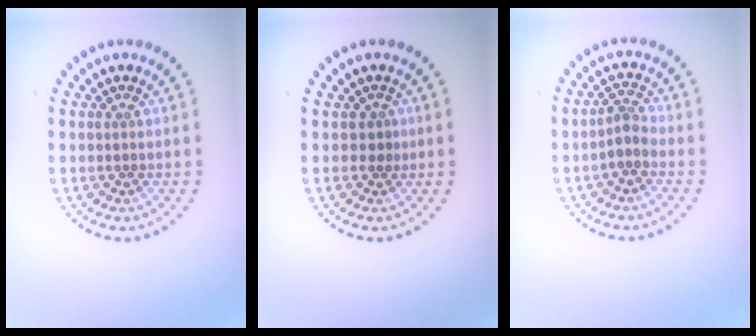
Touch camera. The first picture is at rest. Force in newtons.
{"total": 0.8, "press": 0.5, "slide": 0.7}
{"total": 1.7, "press": 1.4, "slide": 1.1}